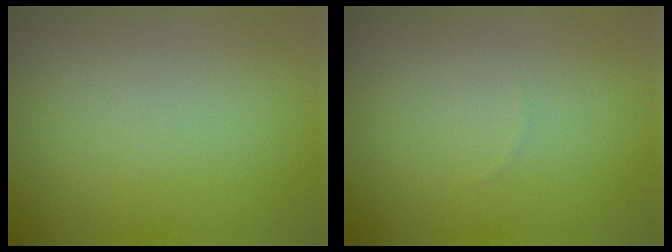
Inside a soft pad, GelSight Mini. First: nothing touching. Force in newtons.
{"total": 0.0}